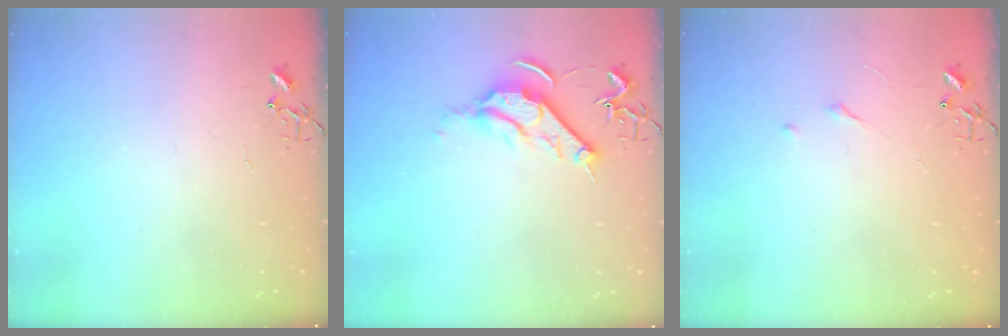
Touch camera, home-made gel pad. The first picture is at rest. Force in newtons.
{"total": 10.1, "press": 10.0, "slide": 1.1}
{"total": 2.7, "press": 2.7, "slide": 0.4}